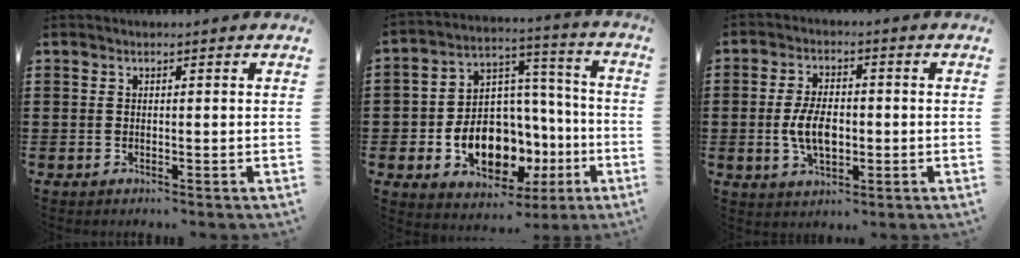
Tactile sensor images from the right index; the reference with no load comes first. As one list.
[{"total": 11.6, "force": [-4.6, 8.2, 6.7], "torque": [-0.139, 0.008, -0.078]}, {"total": 6.4, "force": [-0.8, 3.3, 5.4], "torque": [-0.119, -0.001, -0.019]}]